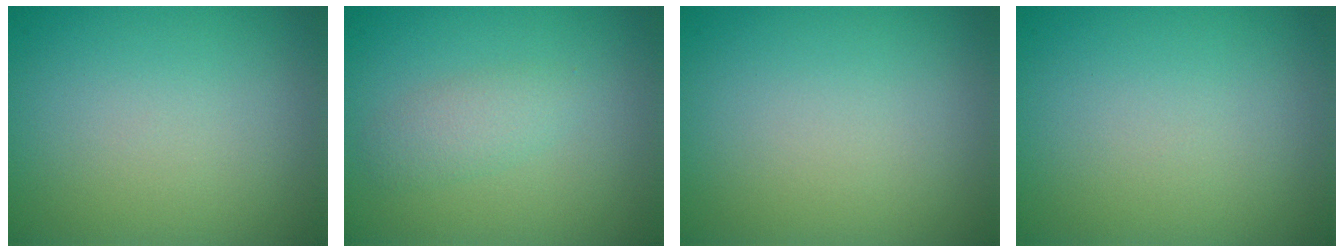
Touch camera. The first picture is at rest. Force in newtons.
{"total": 1.7, "press": 1.7, "slide": 0.1}
{"total": 0.0}
{"total": 0.0}